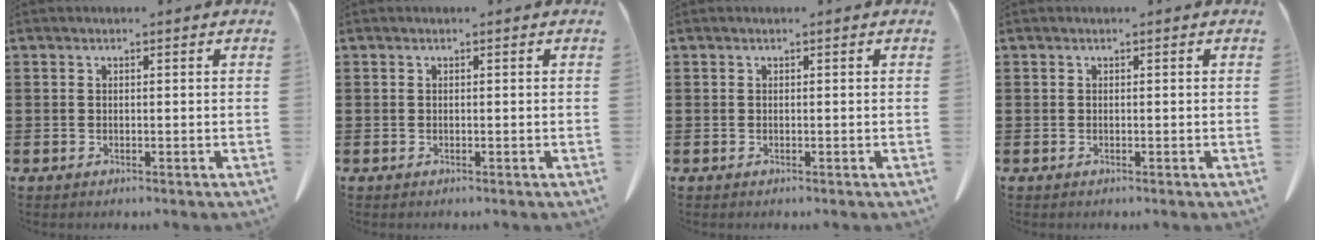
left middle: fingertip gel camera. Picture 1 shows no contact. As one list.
[{"total": 0.0}, {"total": 0.0}, {"total": 0.0}]